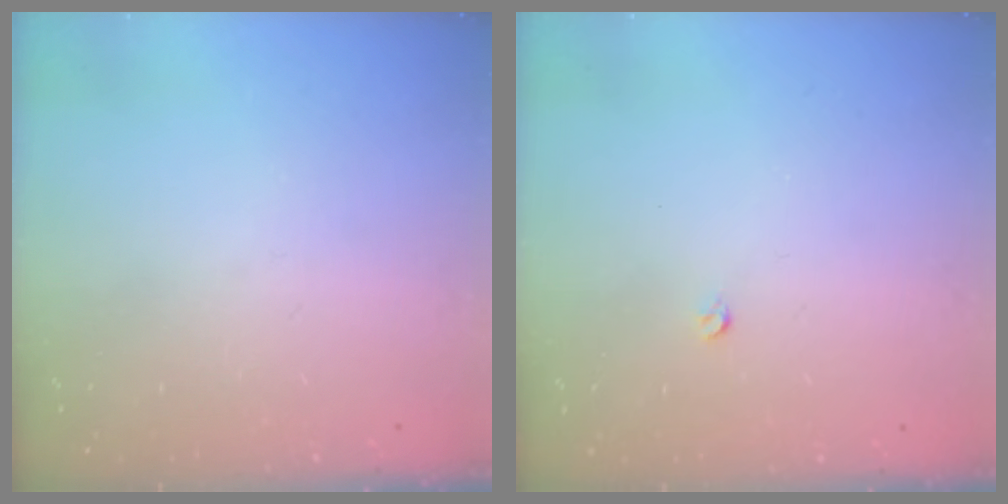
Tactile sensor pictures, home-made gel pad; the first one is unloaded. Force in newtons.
{"total": 2.6, "press": 2.5, "slide": 0.4}